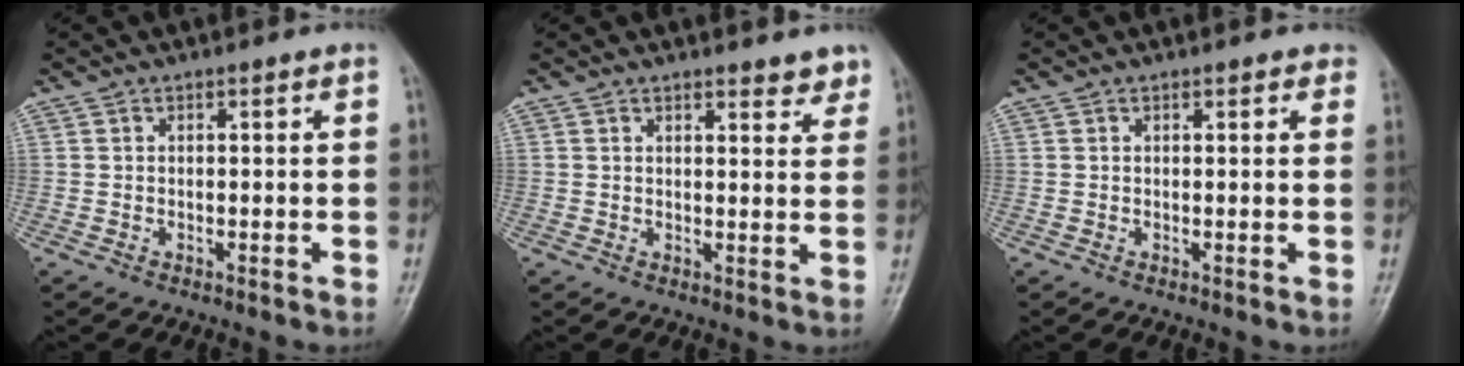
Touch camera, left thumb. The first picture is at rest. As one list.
[{"total": 3.9, "force": [3.3, 1.3, 1.5], "torque": [0.002, -0.020, 0.037]}, {"total": 1.2, "force": [0.8, 0.6, 0.6], "torque": [0.002, -0.001, 0.004]}]